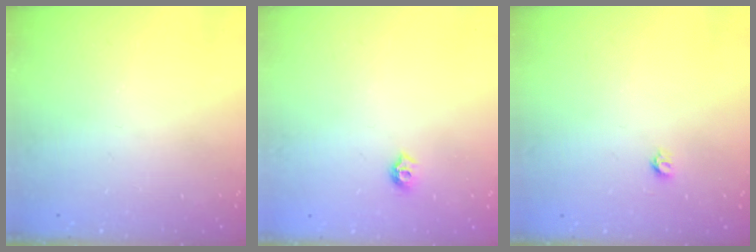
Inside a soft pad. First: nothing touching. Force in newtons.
{"total": 5.8, "press": 5.7, "slide": 0.8}
{"total": 3.4, "press": 3.4, "slide": 0.2}